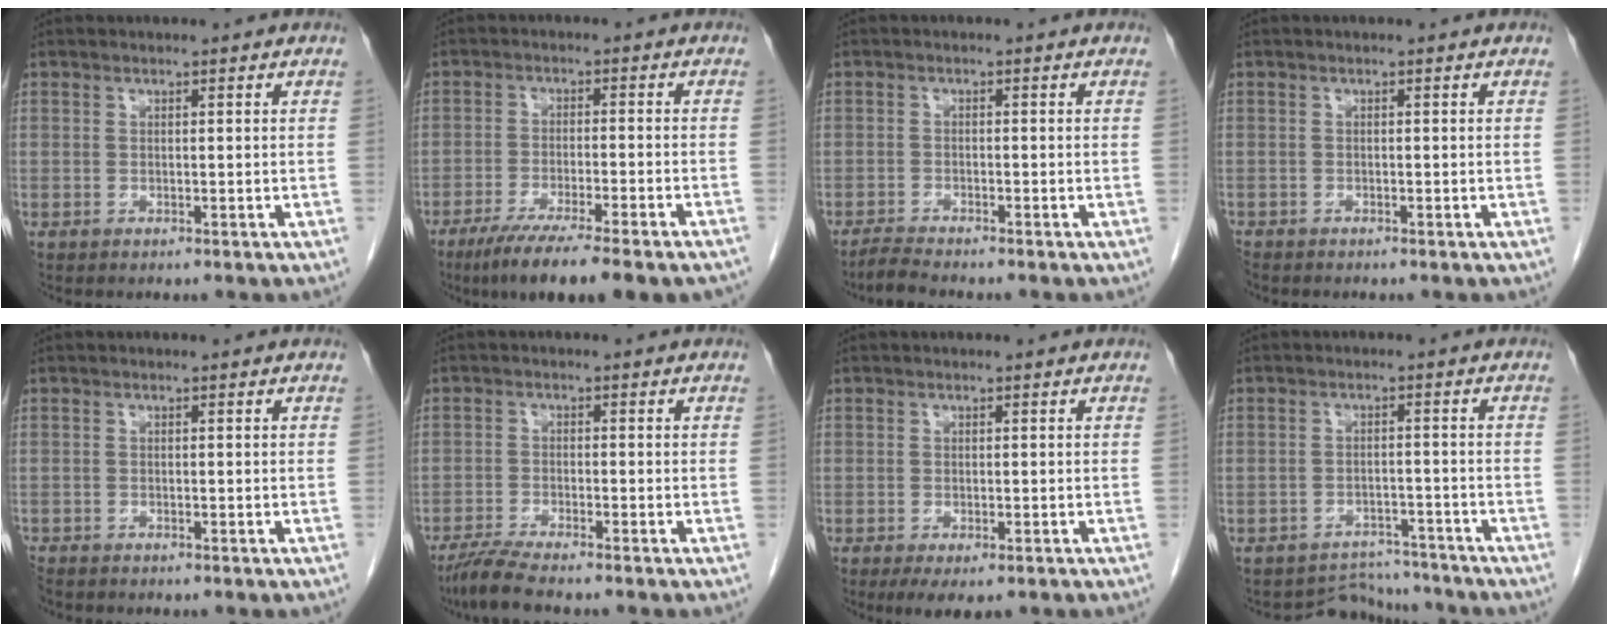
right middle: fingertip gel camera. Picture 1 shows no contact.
{"total": 13.8, "force": [-10.6, 0.9, 8.7], "torque": [-0.121, -0.035, -0.161]}
{"total": 2.4, "force": [-2.3, -0.5, 0.6], "torque": [-0.025, -0.014, -0.046]}
{"total": 1.2, "force": [-1.1, 0.5, 0.2], "torque": [-0.010, -0.003, -0.021]}
{"total": 1.5, "force": [-1.4, 0.5, 0.3], "torque": [-0.011, -0.004, -0.025]}
{"total": 4.7, "force": [-4.0, -0.5, 2.4], "torque": [-0.054, -0.019, -0.079]}
{"total": 4.0, "force": [-2.5, 1.4, 2.7], "torque": [-0.043, -0.010, -0.034]}
{"total": 5.2, "force": [-4.8, 1.1, -1.5], "torque": [0.022, 0.014, -0.069]}